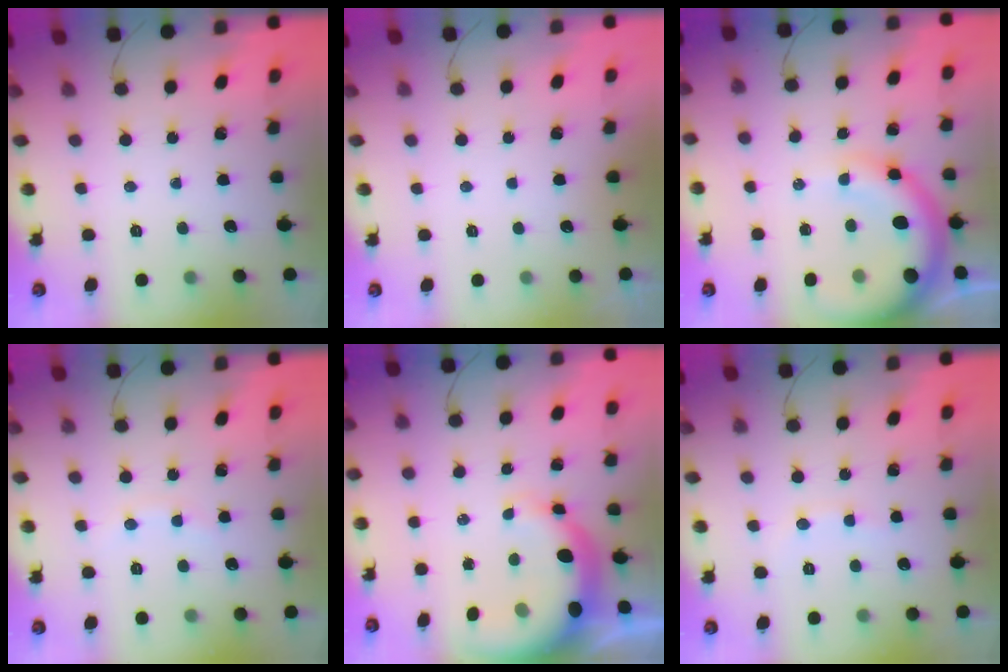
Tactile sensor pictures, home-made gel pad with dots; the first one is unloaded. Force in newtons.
{"total": 3.0, "press": 3.0, "slide": 0.1}
{"total": 12.2, "press": 11.9, "slide": 2.7}
{"total": 3.1, "press": 3.0, "slide": 0.8}
{"total": 9.1, "press": 8.7, "slide": 2.4}
{"total": 6.4, "press": 6.3, "slide": 1.2}